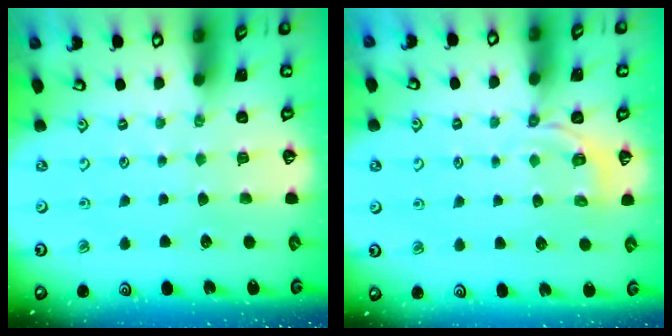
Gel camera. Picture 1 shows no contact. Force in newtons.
{"total": 2.8, "press": 2.1, "slide": 1.8}